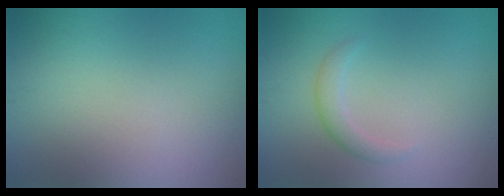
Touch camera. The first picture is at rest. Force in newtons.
{"total": 1.6, "press": 1.6, "slide": 0.0}